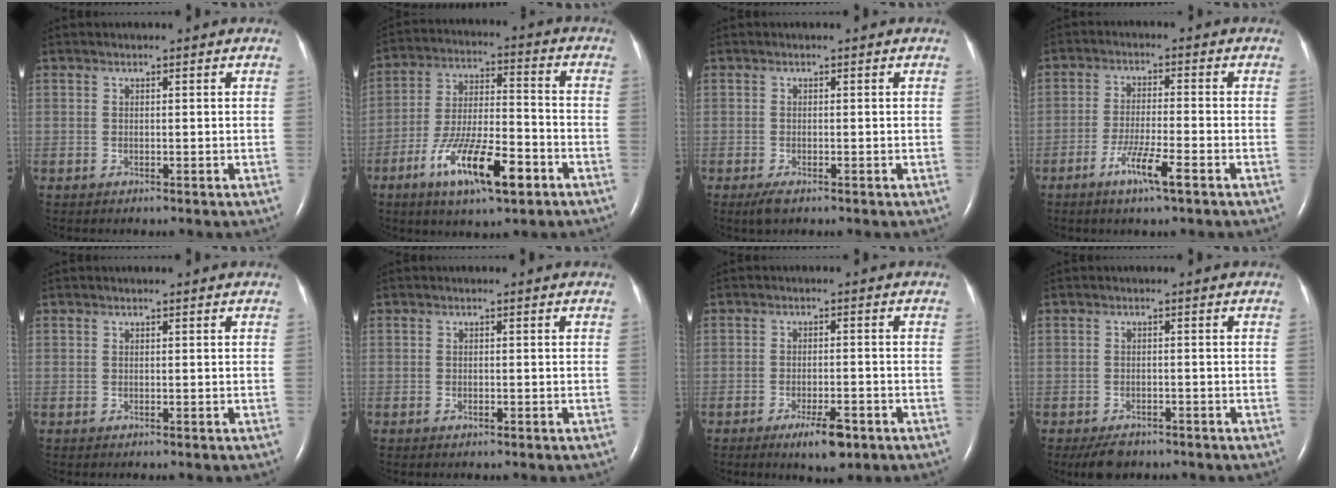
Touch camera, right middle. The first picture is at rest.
{"total": 13.7, "force": [-7.0, 3.2, 11.3], "torque": [-0.213, -0.006, -0.117]}
{"total": 1.9, "force": [-1.2, 0.6, 1.4], "torque": [-0.036, -0.007, -0.020]}
{"total": 7.7, "force": [-4.4, 0.4, 6.3], "torque": [-0.123, -0.010, -0.078]}
{"total": 0.0}
{"total": 0.6, "force": [-0.3, 0.3, 0.4], "torque": [-0.011, 0.001, -0.002]}
{"total": 5.5, "force": [-3.4, 1.4, 4.1], "torque": [-0.072, -0.005, -0.048]}
{"total": 3.9, "force": [-3.0, 1.9, 1.6], "torque": [-0.032, -0.004, -0.044]}